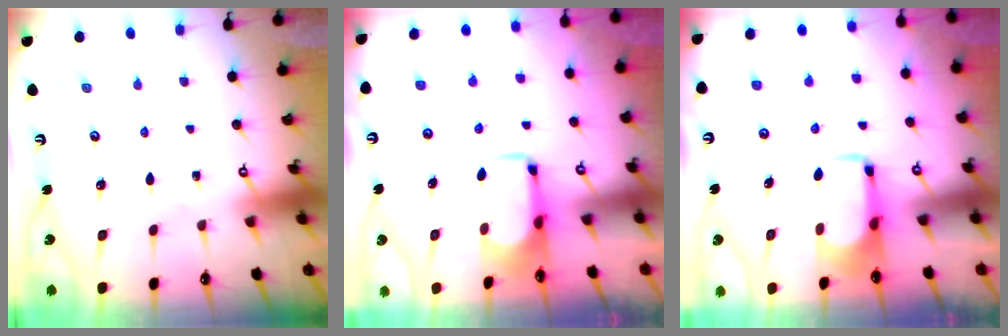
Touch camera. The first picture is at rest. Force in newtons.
{"total": 1.6, "press": 1.5, "slide": 0.4}
{"total": 1.6, "press": 1.5, "slide": 0.5}